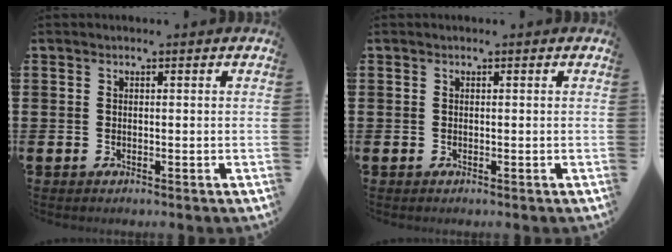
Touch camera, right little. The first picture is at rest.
{"total": 0.0}